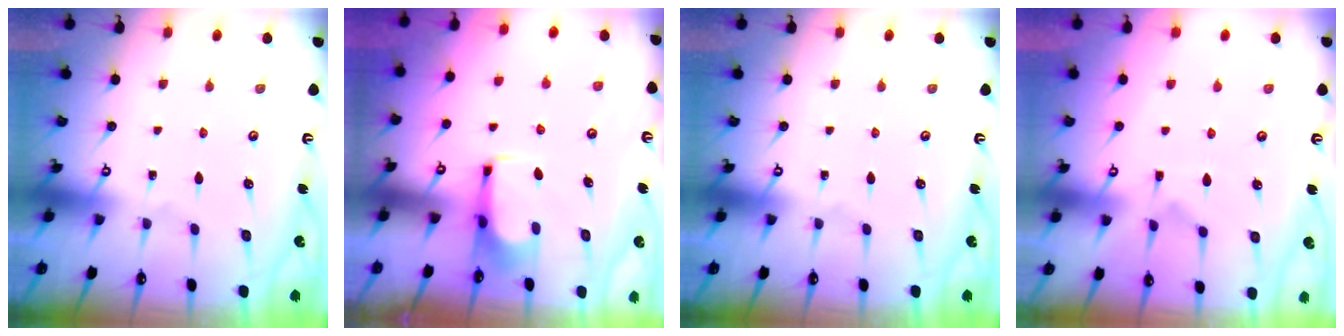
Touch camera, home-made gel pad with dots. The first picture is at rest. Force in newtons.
{"total": 1.6, "press": 1.5, "slide": 0.4}
{"total": 0.0}
{"total": 1.1, "press": 0.1, "slide": 1.1}